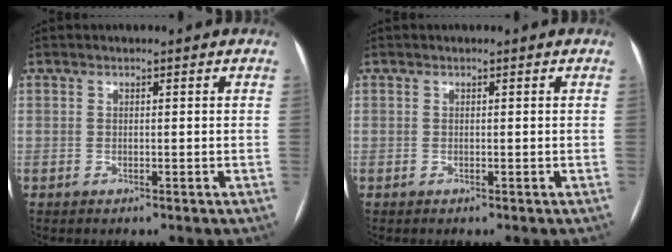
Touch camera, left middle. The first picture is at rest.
{"total": 0.0}